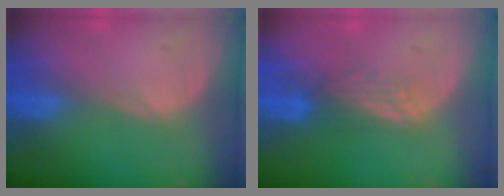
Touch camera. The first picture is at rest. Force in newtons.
{"total": 2.8, "press": 2.7, "slide": 0.6}